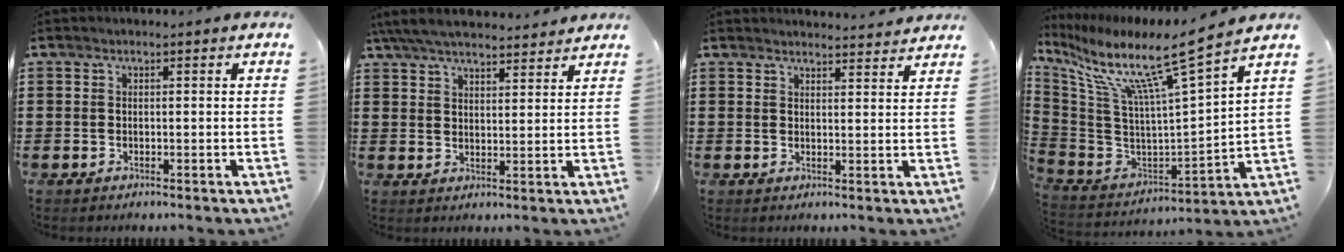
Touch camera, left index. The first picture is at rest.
{"total": 6.0, "force": [5.5, 0.9, 2.2], "torque": [-0.059, -0.015, 0.102]}
{"total": 2.6, "force": [2.6, 0.0, 0.1], "torque": [-0.002, -0.012, 0.048]}
{"total": 11.8, "force": [8.4, -0.3, 8.4], "torque": [-0.181, -0.070, 0.126]}